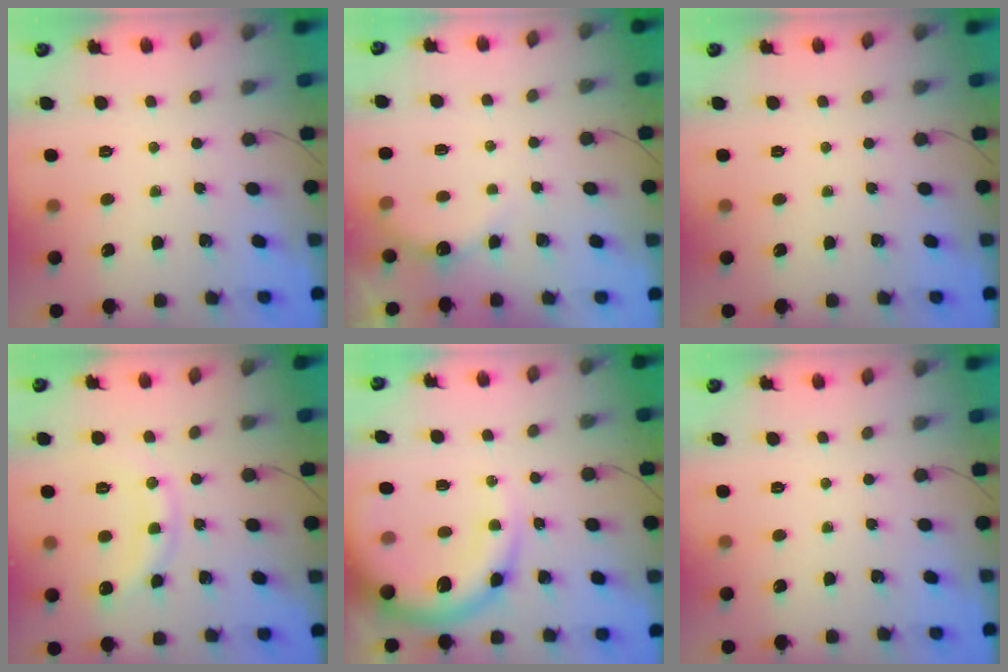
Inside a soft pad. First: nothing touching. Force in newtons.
{"total": 5.5, "press": 5.4, "slide": 1.0}
{"total": 0.0}
{"total": 9.9, "press": 9.9, "slide": 0.4}
{"total": 16.0, "press": 15.5, "slide": 3.8}
{"total": 0.0}